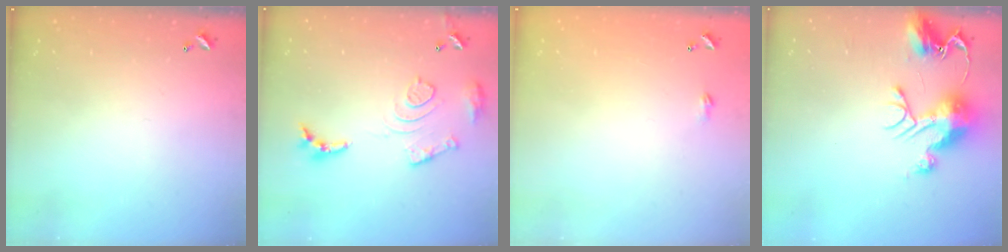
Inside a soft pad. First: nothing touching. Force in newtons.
{"total": 12.3, "press": 12.2, "slide": 1.0}
{"total": 2.2, "press": 2.2, "slide": 0.4}
{"total": 11.3, "press": 11.3, "slide": 1.0}